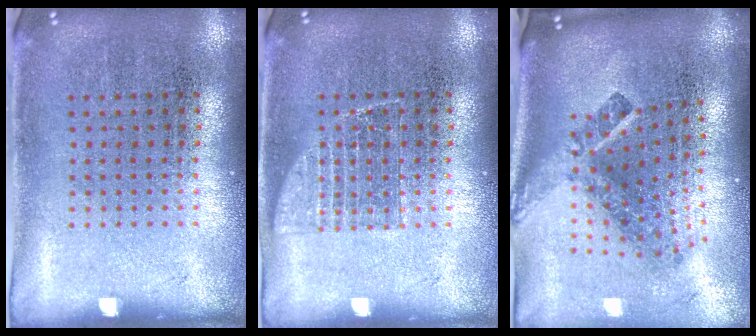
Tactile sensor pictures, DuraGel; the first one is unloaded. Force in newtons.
{"total": 1.6, "press": 1.5, "slide": 0.3}
{"total": 2.8, "press": 1.6, "slide": 2.2}